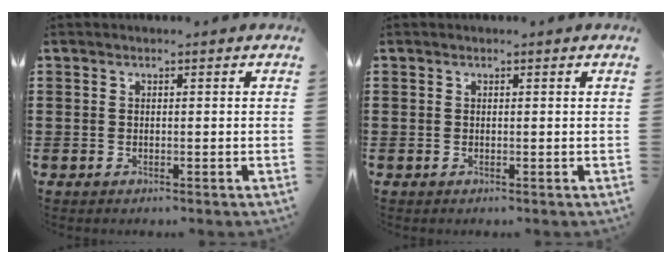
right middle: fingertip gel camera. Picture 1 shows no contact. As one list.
[{"total": 0.0}]